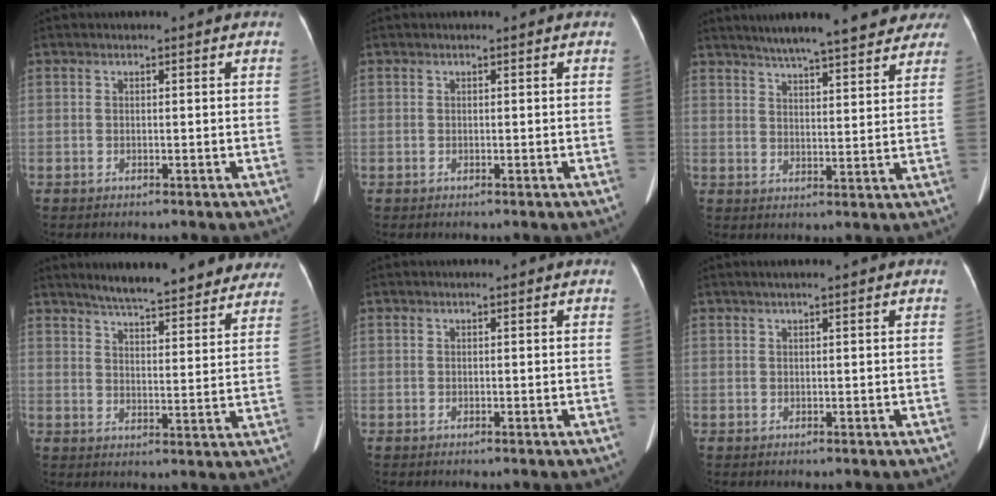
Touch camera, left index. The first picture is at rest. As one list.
[{"total": 0.0}, {"total": 18.5, "force": [15.7, 3.4, 9.3], "torque": [-0.132, 0.024, 0.203]}, {"total": 20.3, "force": [17.8, 3.5, 9.1], "torque": [-0.117, 0.000, 0.222]}, {"total": 0.0}, {"total": 1.5, "force": [1.0, -0.1, 1.1], "torque": [-0.020, 0.013, 0.021]}]